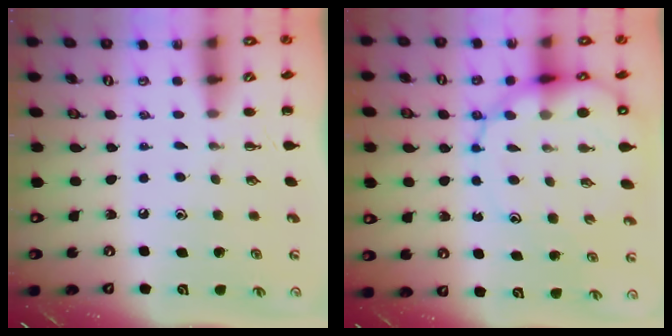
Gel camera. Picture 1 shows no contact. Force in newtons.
{"total": 13.5, "press": 13.0, "slide": 3.4}